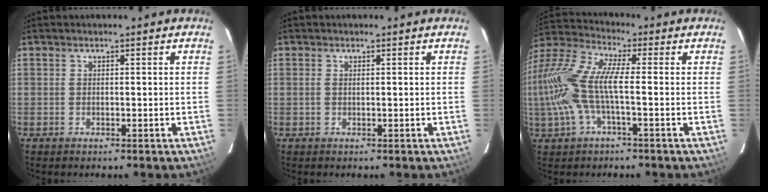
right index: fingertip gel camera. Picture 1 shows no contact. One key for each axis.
{"total": 0.6, "fx": 0.1, "fy": 0.0, "fz": 0.5, "tx": -0.014, "ty": 0.001, "tz": 0.000}
{"total": 15.4, "fx": -1.8, "fy": 4.6, "fz": 14.5, "tx": -0.291, "ty": 0.000, "tz": -0.040}